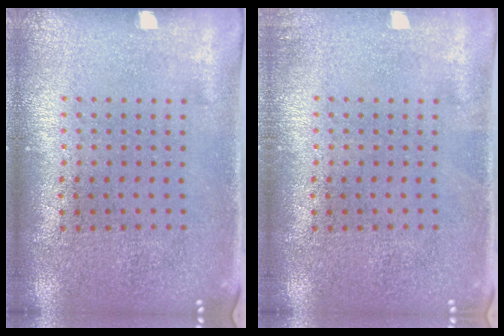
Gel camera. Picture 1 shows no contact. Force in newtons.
{"total": 0.7, "press": 0.7, "slide": 0.1}